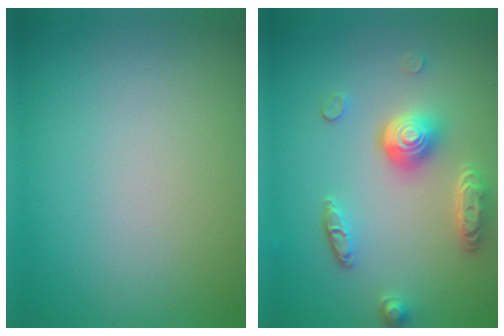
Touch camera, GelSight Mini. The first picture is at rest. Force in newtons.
{"total": 5.0, "press": 3.7, "slide": 3.3}